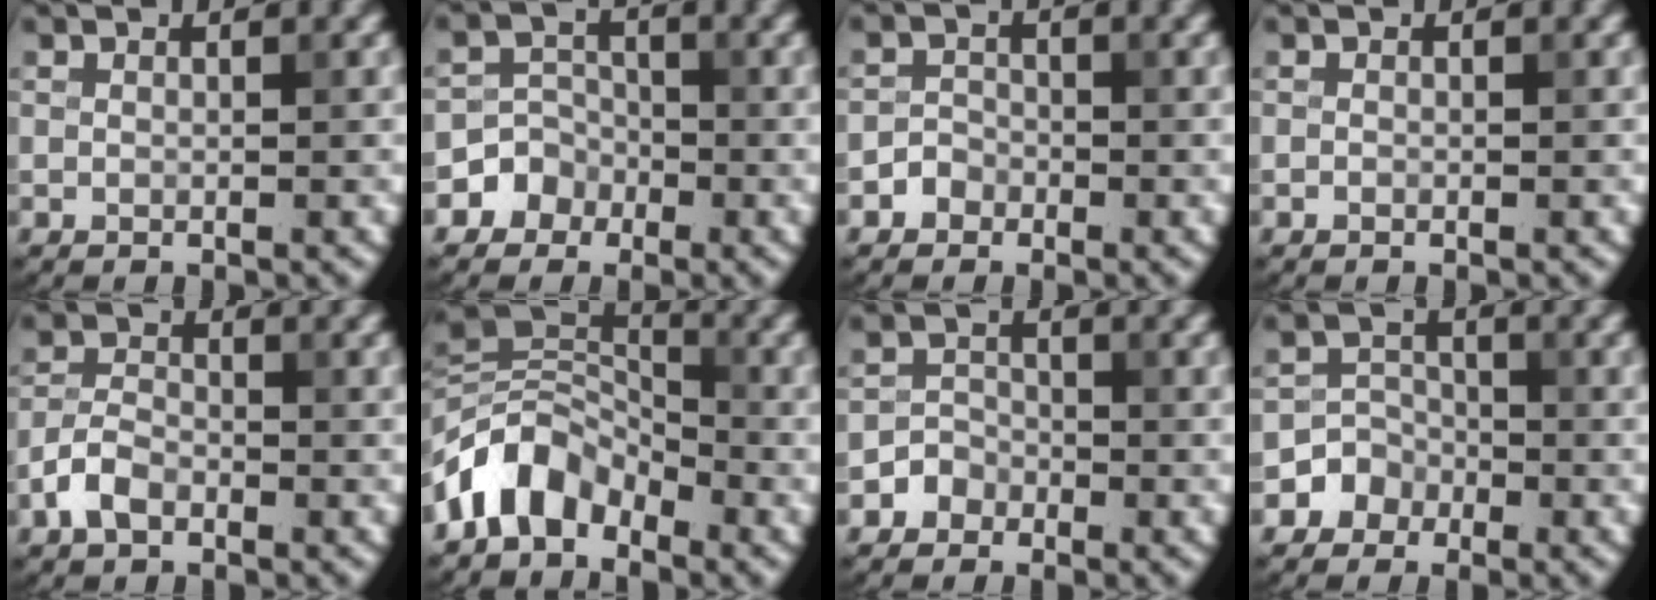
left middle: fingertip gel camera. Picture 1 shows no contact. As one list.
[{"total": 3.3, "force": [-1.7, 2.8, 0.2], "torque": [0.033, 0.009, -0.043]}, {"total": 1.3, "force": [-0.8, 1.1, 0.1], "torque": [0.006, 0.006, -0.015]}, {"total": 0.0}, {"total": 2.7, "force": [-1.6, 1.5, 1.6], "torque": [-0.030, 0.006, -0.039]}, {"total": 5.9, "force": [-3.5, 3.6, 2.9], "torque": [-0.042, 0.007, -0.082]}, {"total": 1.7, "force": [-1.0, 1.3, 0.1], "torque": [0.010, 0.009, -0.021]}, {"total": 2.9, "force": [-1.5, 2.5, 0.2], "torque": [0.029, 0.009, -0.038]}]